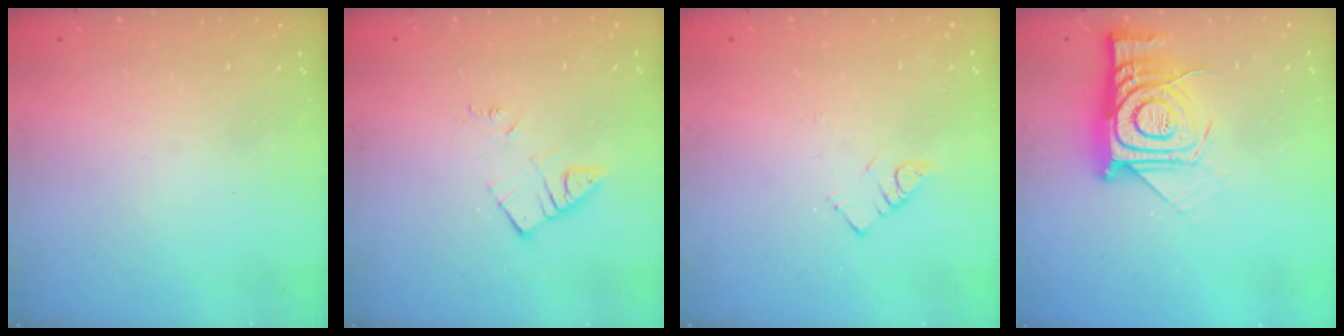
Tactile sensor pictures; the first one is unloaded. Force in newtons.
{"total": 4.4, "press": 4.4, "slide": 0.2}
{"total": 3.4, "press": 3.3, "slide": 0.6}
{"total": 15.2, "press": 15.1, "slide": 1.1}